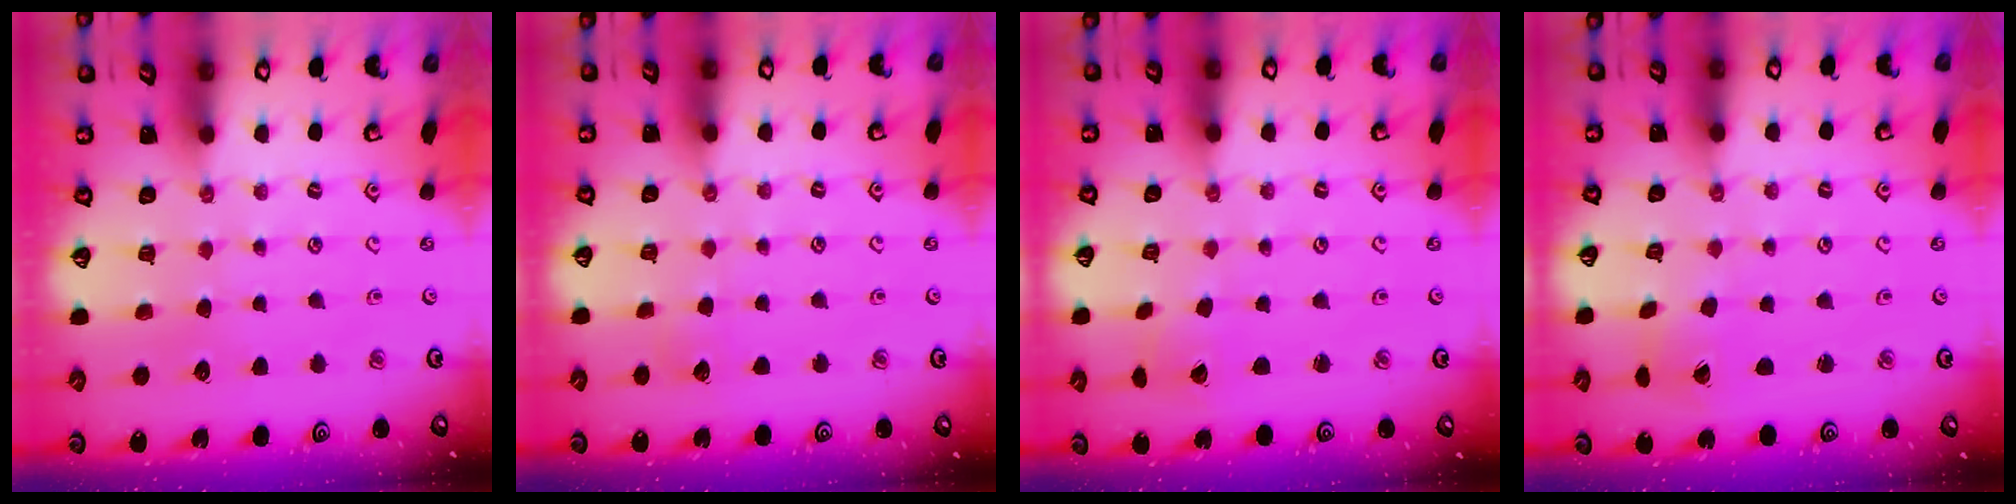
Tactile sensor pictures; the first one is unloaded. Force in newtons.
{"total": 3.2, "press": 3.2, "slide": 0.4}
{"total": 1.9, "press": 1.8, "slide": 0.3}
{"total": 1.2, "press": 1.1, "slide": 0.3}